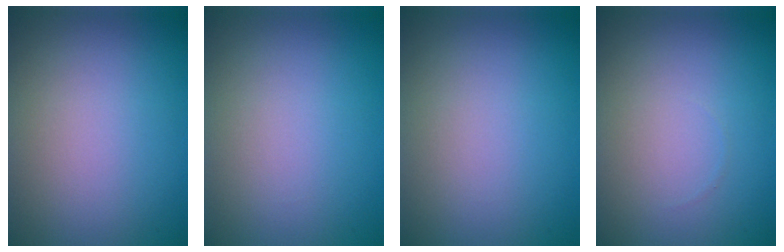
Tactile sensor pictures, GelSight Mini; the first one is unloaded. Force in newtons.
{"total": 0.0}
{"total": 0.0}
{"total": 0.0}